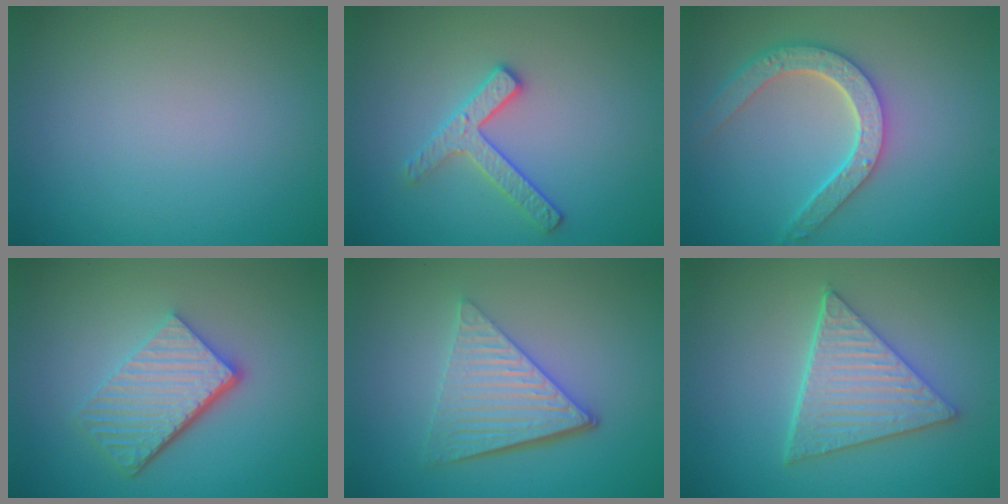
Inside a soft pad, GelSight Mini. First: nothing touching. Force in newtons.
{"total": 2.6, "press": 2.5, "slide": 0.6}
{"total": 5.0, "press": 4.1, "slide": 3.0}
{"total": 5.6, "press": 3.8, "slide": 4.1}
{"total": 5.8, "press": 4.1, "slide": 4.1}
{"total": 5.6, "press": 4.5, "slide": 3.3}